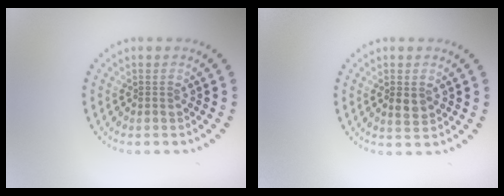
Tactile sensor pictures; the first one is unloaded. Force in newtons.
{"total": 1.7, "press": 1.7, "slide": 0.1}